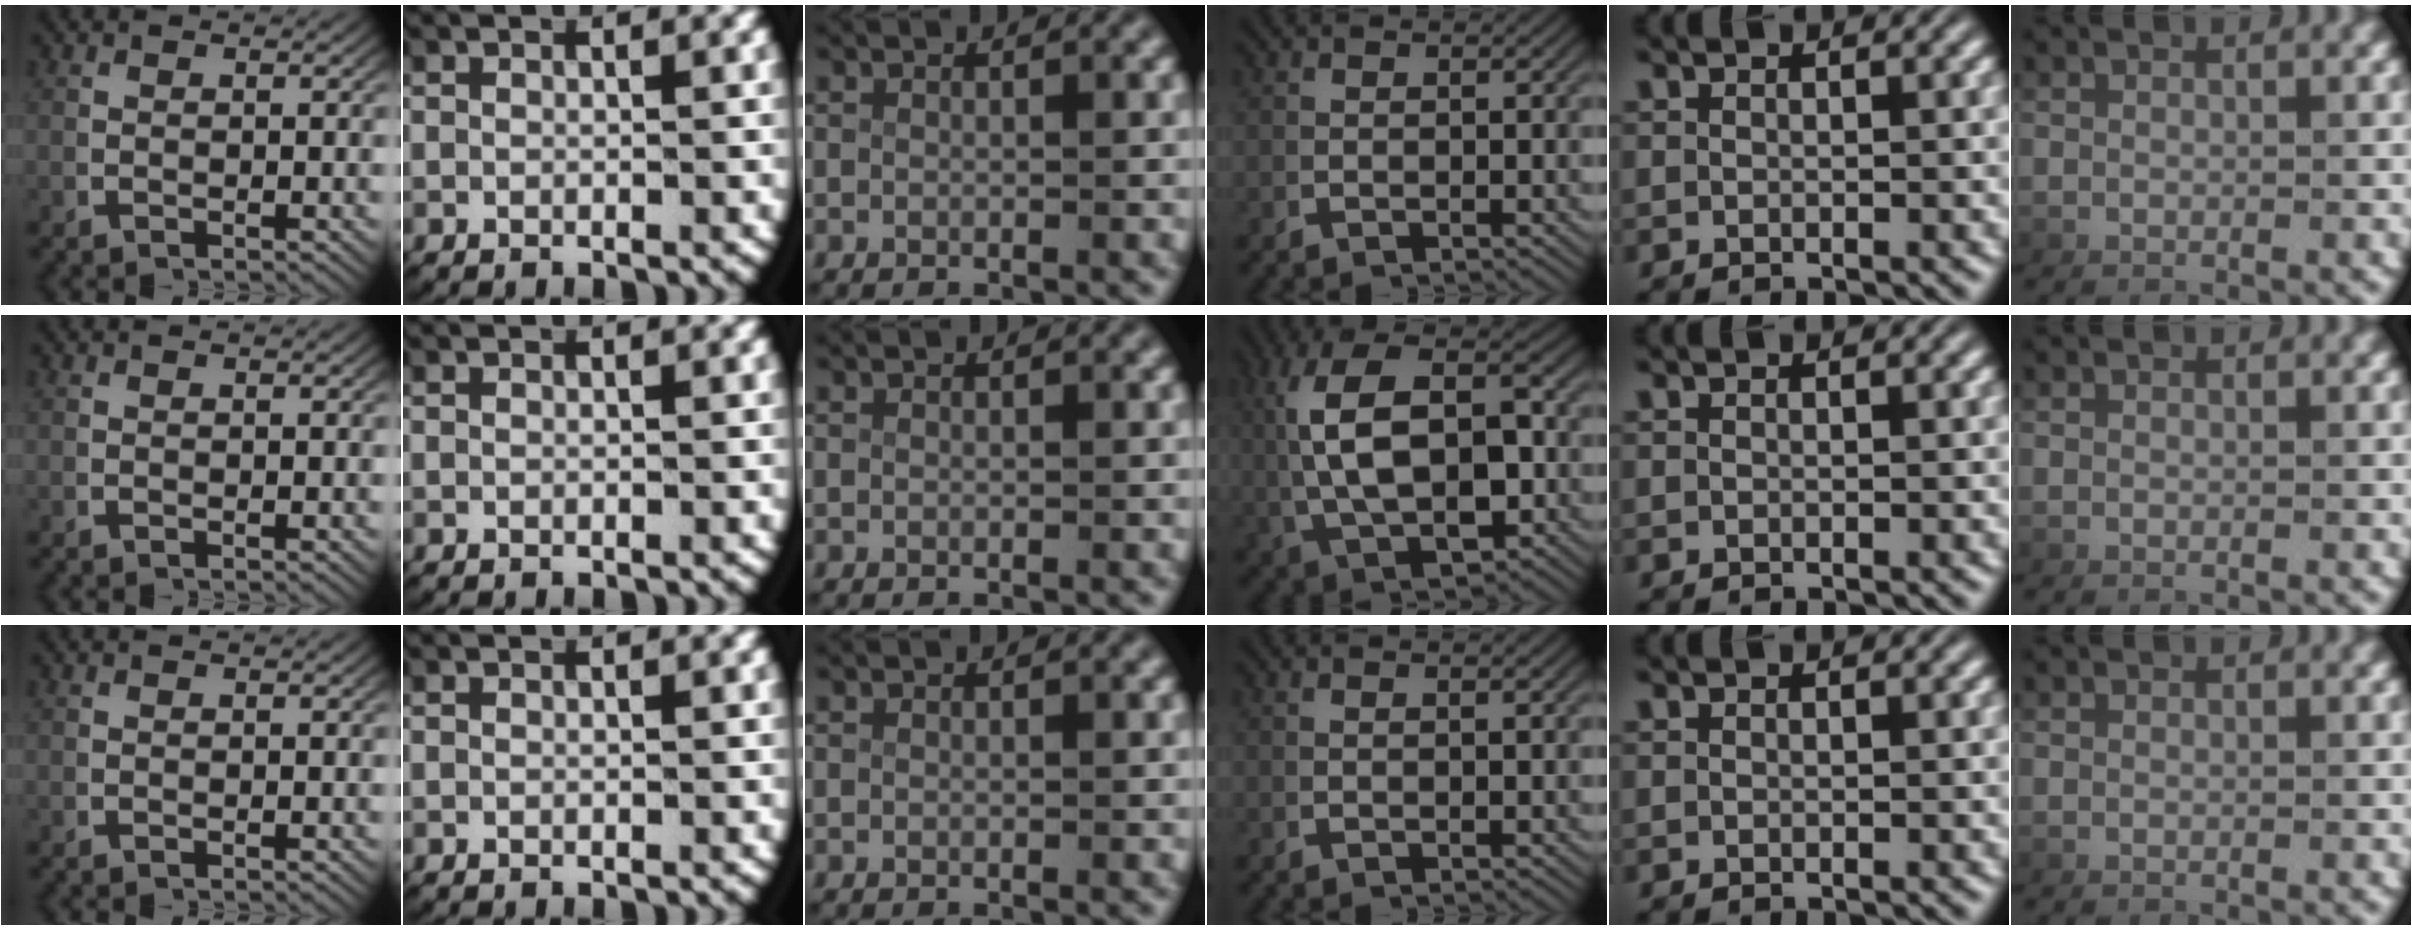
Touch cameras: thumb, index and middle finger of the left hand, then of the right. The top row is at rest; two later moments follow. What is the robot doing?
{"motion": "lift_and_place", "object": "coat"}